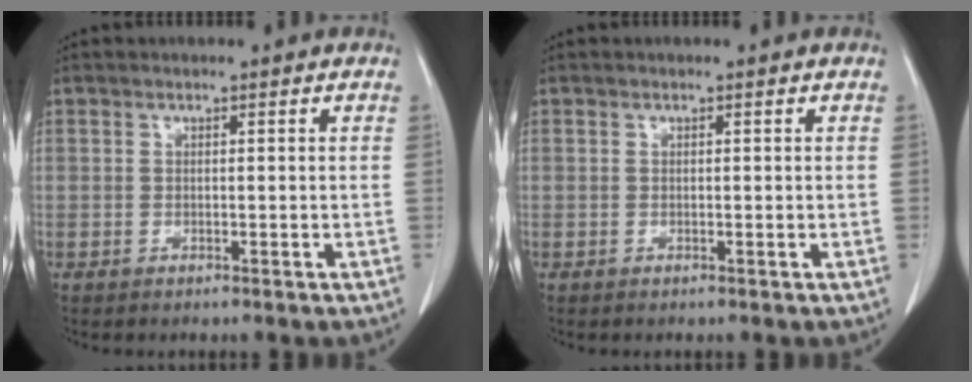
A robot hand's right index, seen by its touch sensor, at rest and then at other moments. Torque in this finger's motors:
{"motor_torque": [-0.01, -0.11, 0.02, 0.00]}